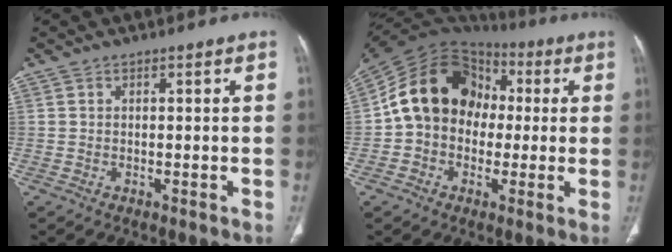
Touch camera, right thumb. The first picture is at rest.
{"total": 17.0, "force": [0.7, 13.7, 10.0], "torque": [-0.147, 0.042, 0.005]}